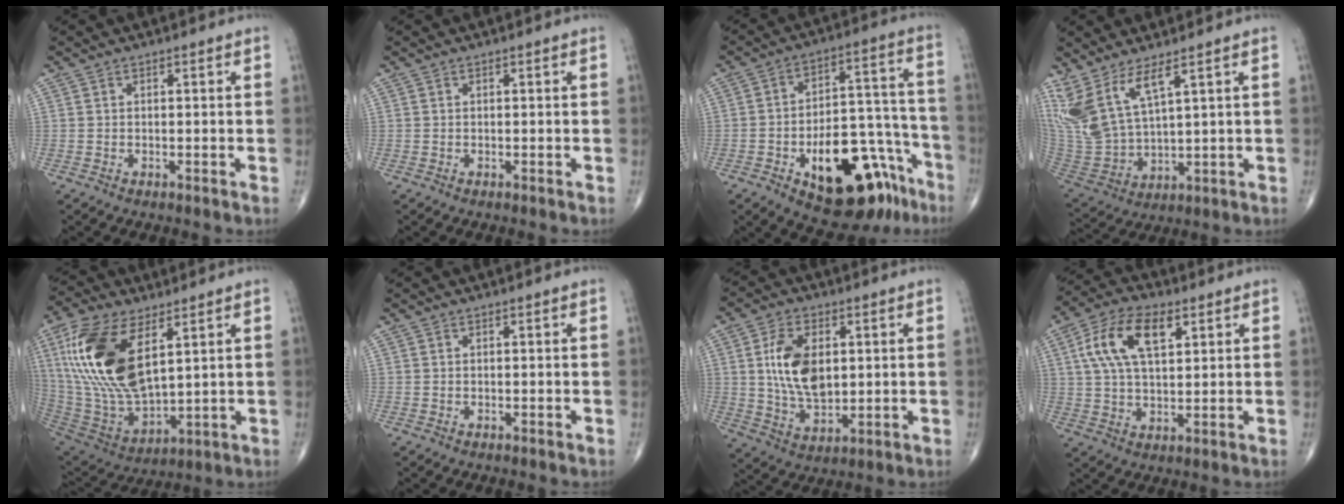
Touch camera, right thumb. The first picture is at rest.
{"total": 0.0}
{"total": 21.8, "force": [-11.4, 10.5, 15.4], "torque": [-0.167, 0.090, -0.154]}
{"total": 12.1, "force": [7.2, 3.8, 9.0], "torque": [-0.205, -0.042, 0.169]}
{"total": 22.2, "force": [7.4, 10.6, 18.1], "torque": [-0.368, -0.031, 0.147]}
{"total": 0.0}
{"total": 12.3, "force": [2.1, 7.2, 9.7], "torque": [-0.168, -0.011, 0.045]}
{"total": 12.5, "force": [4.5, 6.3, 9.9], "torque": [-0.186, 0.004, 0.081]}